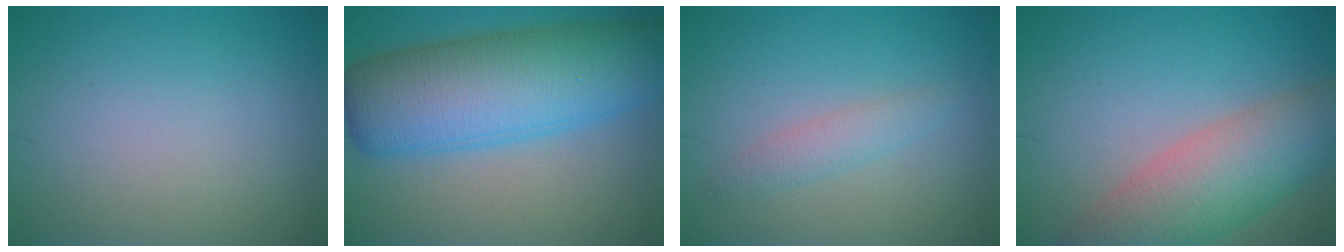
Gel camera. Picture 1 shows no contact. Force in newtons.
{"total": 11.8, "press": 11.8, "slide": 0.3}
{"total": 1.8, "press": 1.8, "slide": 0.0}
{"total": 7.8, "press": 7.8, "slide": 0.4}